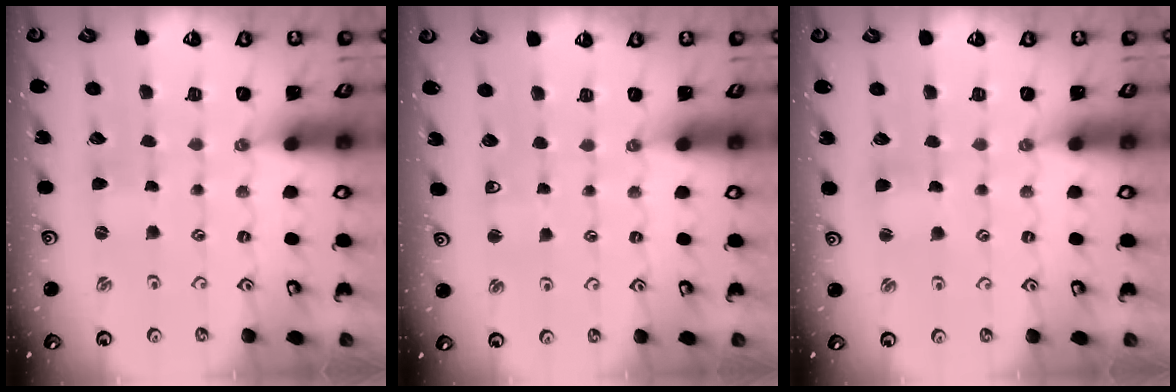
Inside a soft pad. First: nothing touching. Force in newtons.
{"total": 2.8, "press": 2.7, "slide": 0.7}
{"total": 1.7, "press": 1.7, "slide": 0.3}